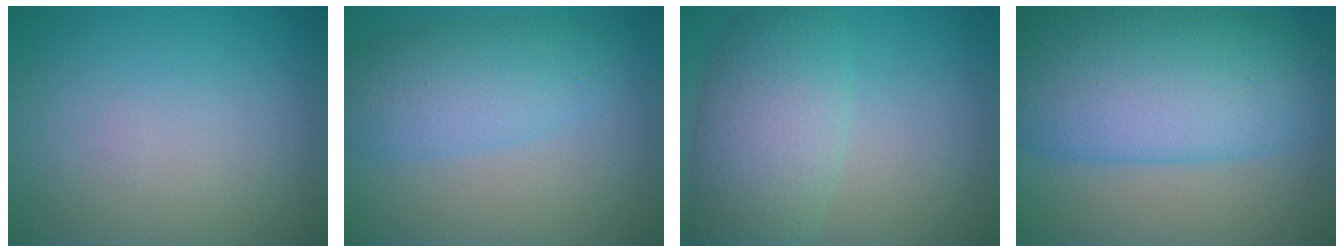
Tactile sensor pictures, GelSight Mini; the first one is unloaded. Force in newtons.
{"total": 5.1, "press": 5.1, "slide": 0.2}
{"total": 6.8, "press": 6.8, "slide": 0.3}
{"total": 13.0, "press": 13.0, "slide": 0.2}